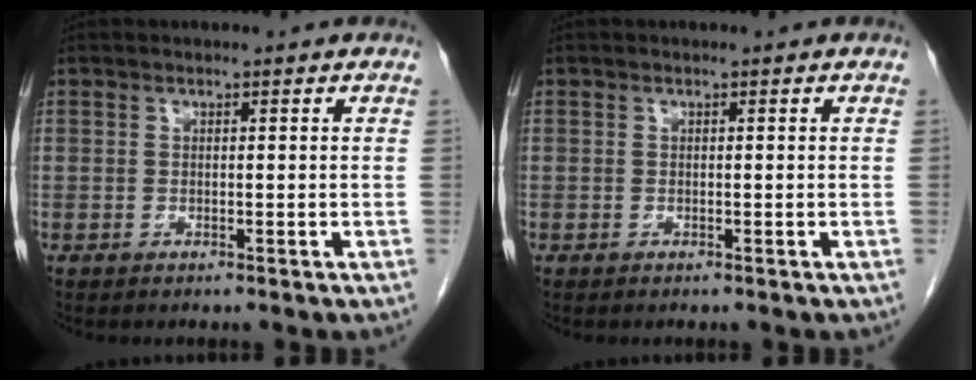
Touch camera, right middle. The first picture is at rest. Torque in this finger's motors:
{"motor_torque": [0.04, -0.60, -0.04, -0.02]}